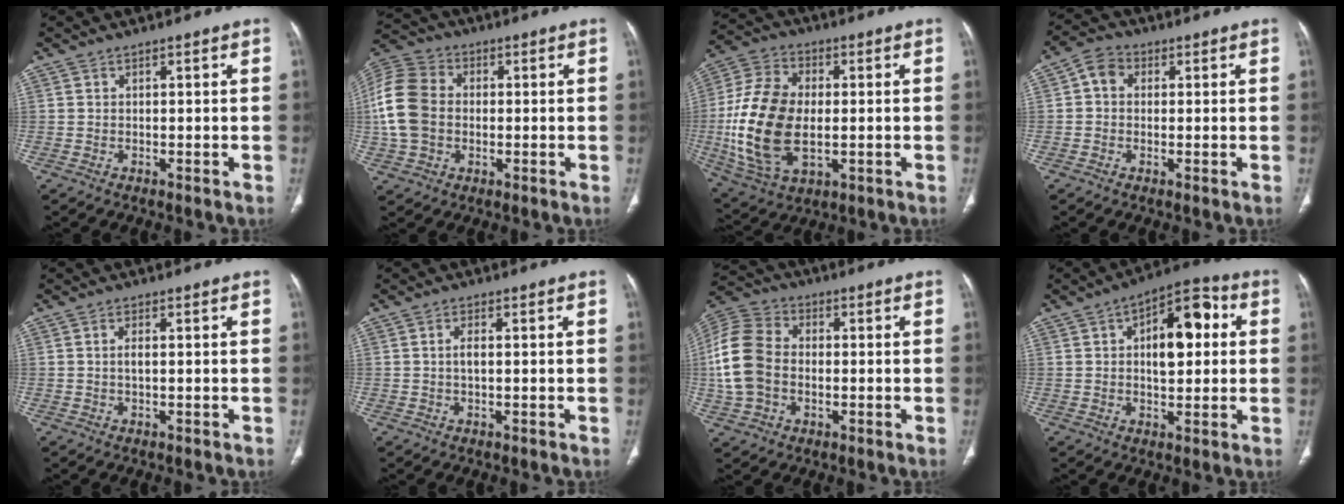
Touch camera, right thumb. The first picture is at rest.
{"total": 13.2, "force": [0.0, 10.0, 8.6], "torque": [-0.176, 0.024, -0.007]}
{"total": 19.7, "force": [-1.3, 11.7, 15.8], "torque": [-0.324, 0.001, -0.016]}
{"total": 4.5, "force": [0.7, 3.7, 2.5], "torque": [-0.028, 0.013, 0.001]}
{"total": 1.7, "force": [0.1, 0.6, 1.6], "torque": [-0.036, 0.000, 0.000]}
{"total": 2.2, "force": [0.1, 0.9, 2.0], "torque": [-0.042, 0.001, -0.001]}
{"total": 14.1, "force": [-0.6, 10.4, 9.5], "torque": [-0.192, 0.026, -0.016]}
{"total": 13.2, "force": [2.5, 6.8, 11.0], "torque": [-0.128, 0.022, 0.029]}